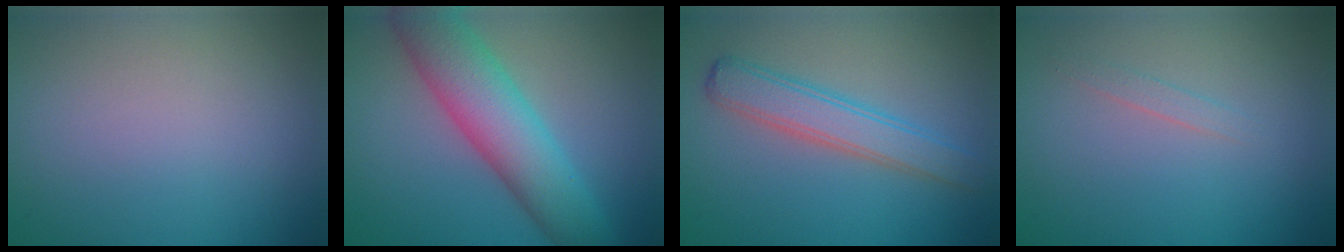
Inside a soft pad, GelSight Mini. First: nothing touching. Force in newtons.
{"total": 8.0, "press": 8.0, "slide": 0.1}
{"total": 3.8, "press": 3.8, "slide": 0.1}
{"total": 0.9, "press": 0.9, "slide": 0.1}